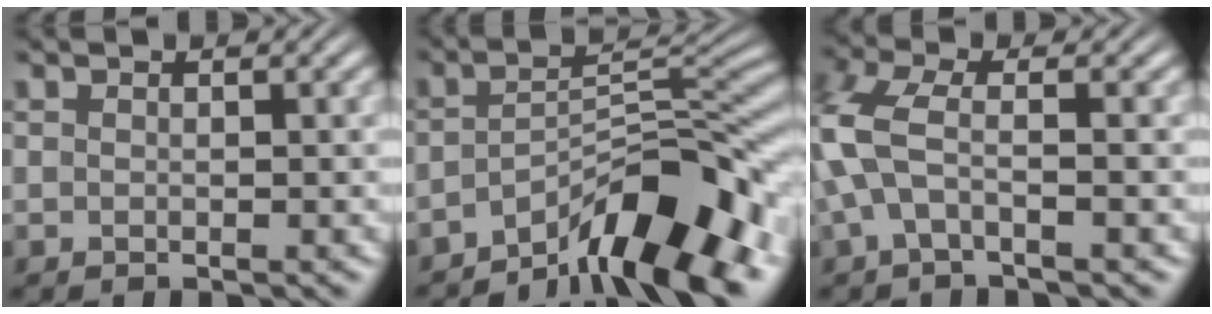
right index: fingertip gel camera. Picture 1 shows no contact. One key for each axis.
{"total": 9.8, "fx": -5.8, "fy": 2.9, "fz": 7.3, "tx": -0.103, "ty": -0.012, "tz": -0.082}
{"total": 4.3, "fx": -0.4, "fy": 2.6, "fz": 3.4, "tx": -0.103, "ty": -0.012, "tz": -0.005}